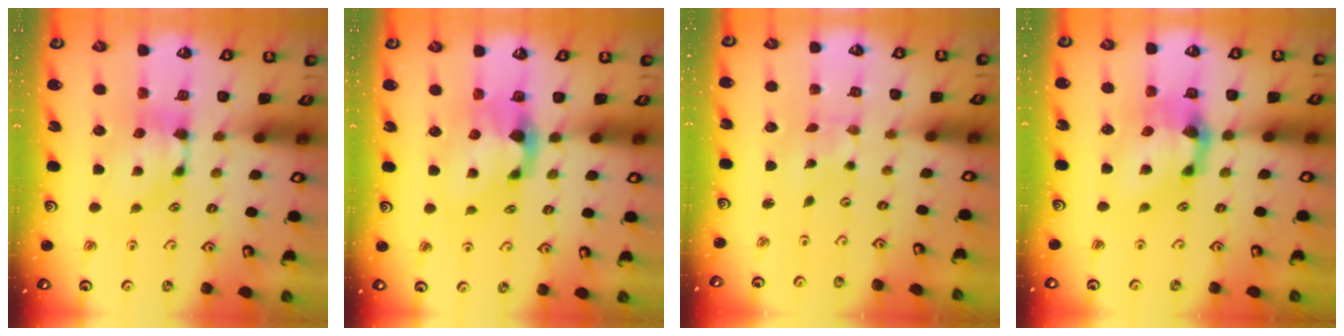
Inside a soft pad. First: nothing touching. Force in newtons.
{"total": 2.3, "press": 1.9, "slide": 1.2}
{"total": 6.0, "press": 6.0, "slide": 0.5}
{"total": 4.6, "press": 4.1, "slide": 2.1}